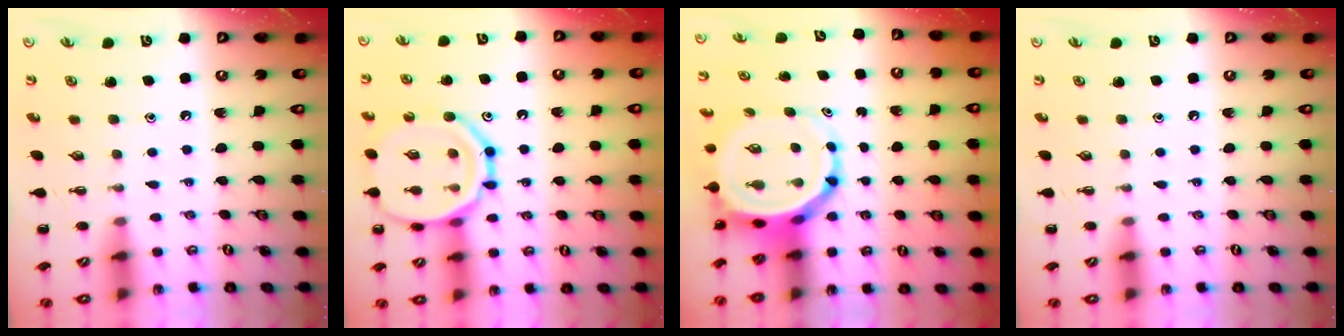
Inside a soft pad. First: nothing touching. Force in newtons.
{"total": 18.0, "press": 17.9, "slide": 2.3}
{"total": 7.3, "press": 6.9, "slide": 2.5}
{"total": 0.0}